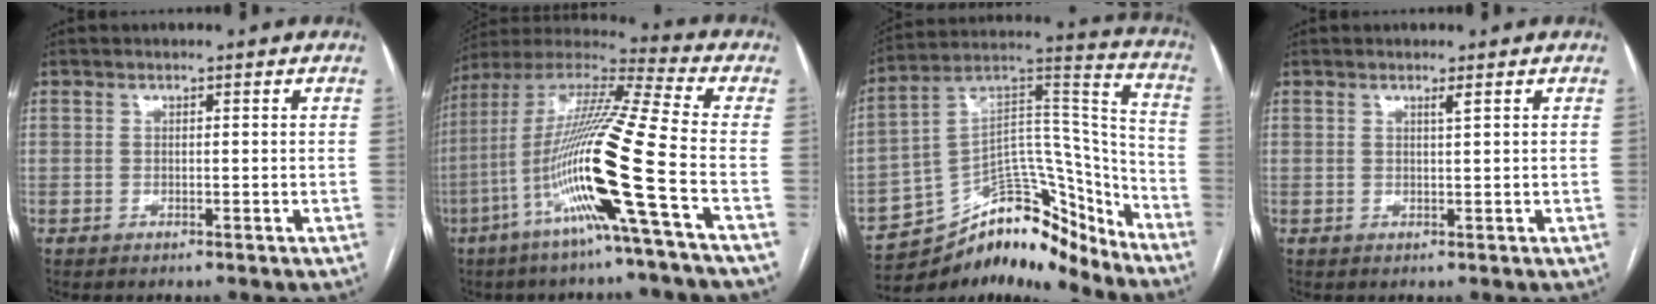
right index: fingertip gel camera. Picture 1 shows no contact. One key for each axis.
{"total": 19.5, "fx": -6.8, "fy": -1.5, "fz": 18.2, "tx": -0.369, "ty": -0.013, "tz": -0.142}
{"total": 18.7, "fx": -16.2, "fy": 6.9, "fz": 6.4, "tx": -0.085, "ty": 0.081, "tz": -0.256}
{"total": 1.0, "fx": 0.6, "fy": -0.3, "fz": 0.7, "tx": -0.021, "ty": -0.006, "tz": 0.012}